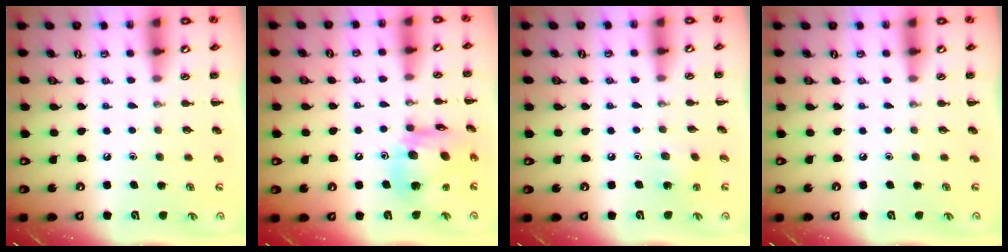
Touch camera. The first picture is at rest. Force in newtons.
{"total": 15.3, "press": 15.0, "slide": 2.9}
{"total": 4.9, "press": 4.7, "slide": 1.4}
{"total": 0.0}